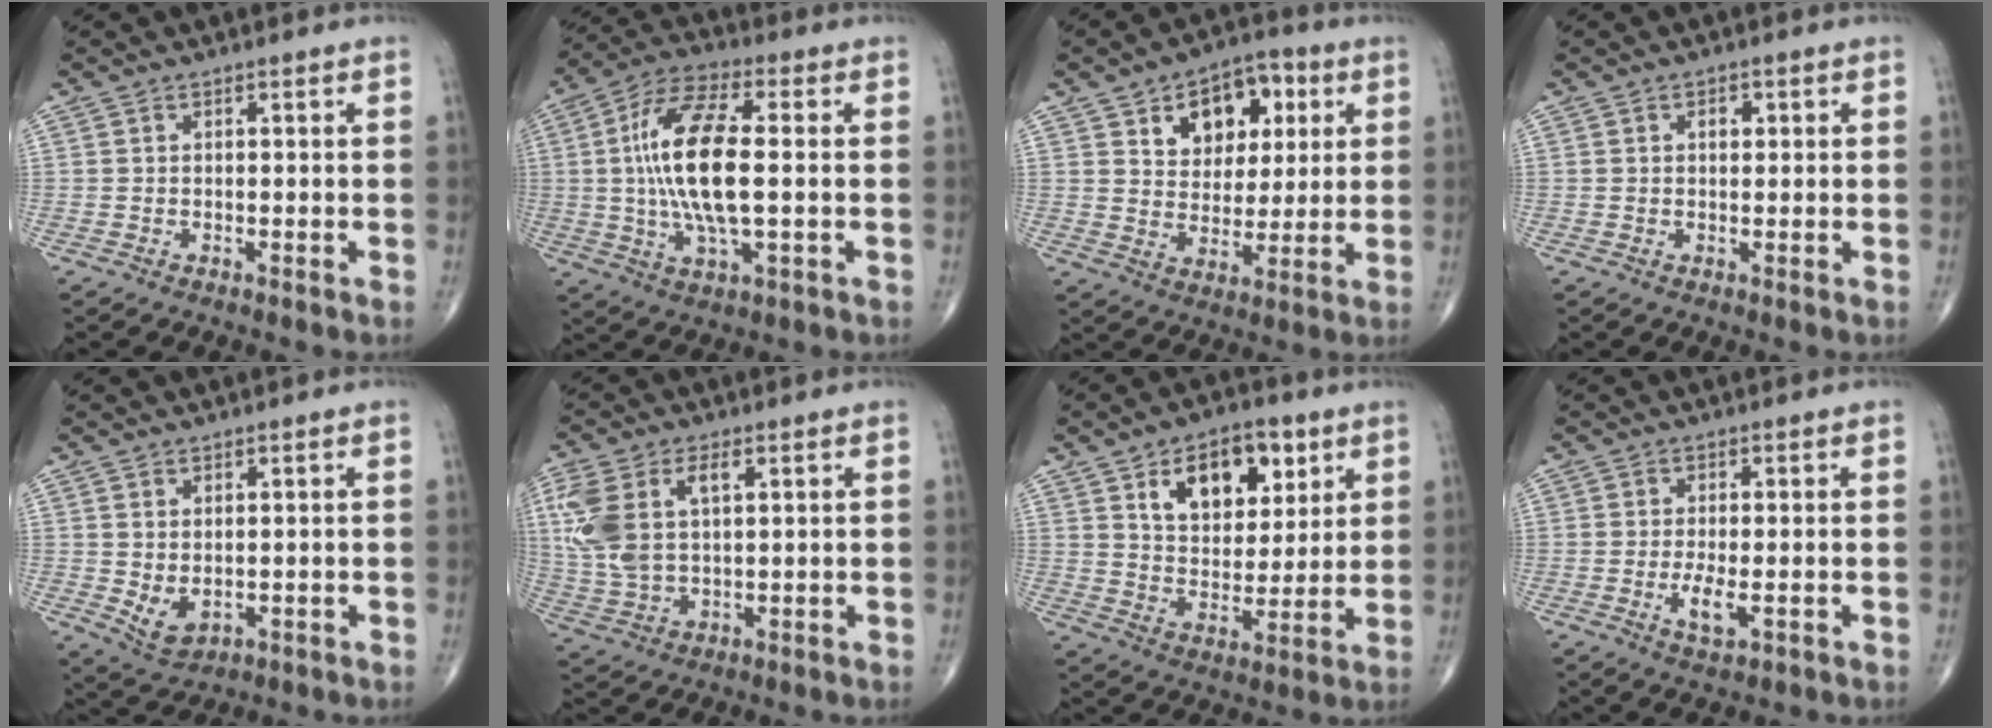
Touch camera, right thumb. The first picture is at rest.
{"total": 16.5, "force": [0.5, 6.0, 15.4], "torque": [-0.311, 0.012, 0.005]}
{"total": 12.9, "force": [5.0, 8.8, 8.0], "torque": [-0.066, -0.008, 0.077]}
{"total": 1.8, "force": [0.6, 1.1, 1.3], "torque": [-0.015, 0.000, 0.007]}
{"total": 4.4, "force": [0.0, 2.8, 3.4], "torque": [-0.056, -0.008, 0.017]}
{"total": 12.9, "force": [3.7, 7.0, 10.1], "torque": [-0.235, 0.004, 0.080]}
{"total": 14.4, "force": [6.5, 8.7, 9.4], "torque": [-0.098, -0.028, 0.109]}
{"total": 3.8, "force": [-0.9, 1.2, 3.5], "torque": [-0.072, -0.009, -0.016]}